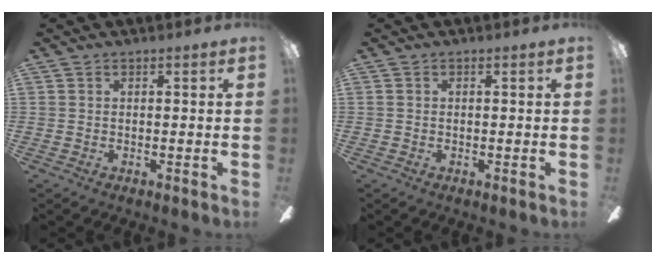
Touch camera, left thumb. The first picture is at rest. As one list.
[{"total": 0.0}]